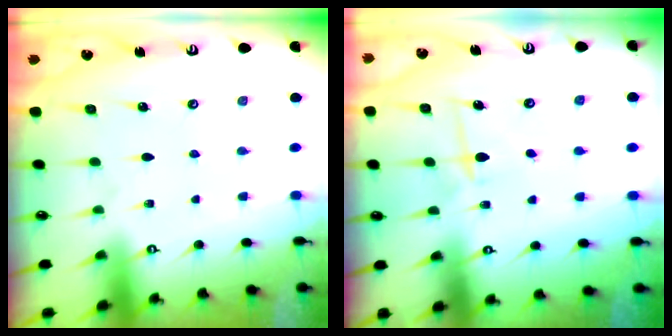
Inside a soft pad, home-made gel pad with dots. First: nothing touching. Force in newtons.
{"total": 7.0, "press": 7.0, "slide": 0.8}